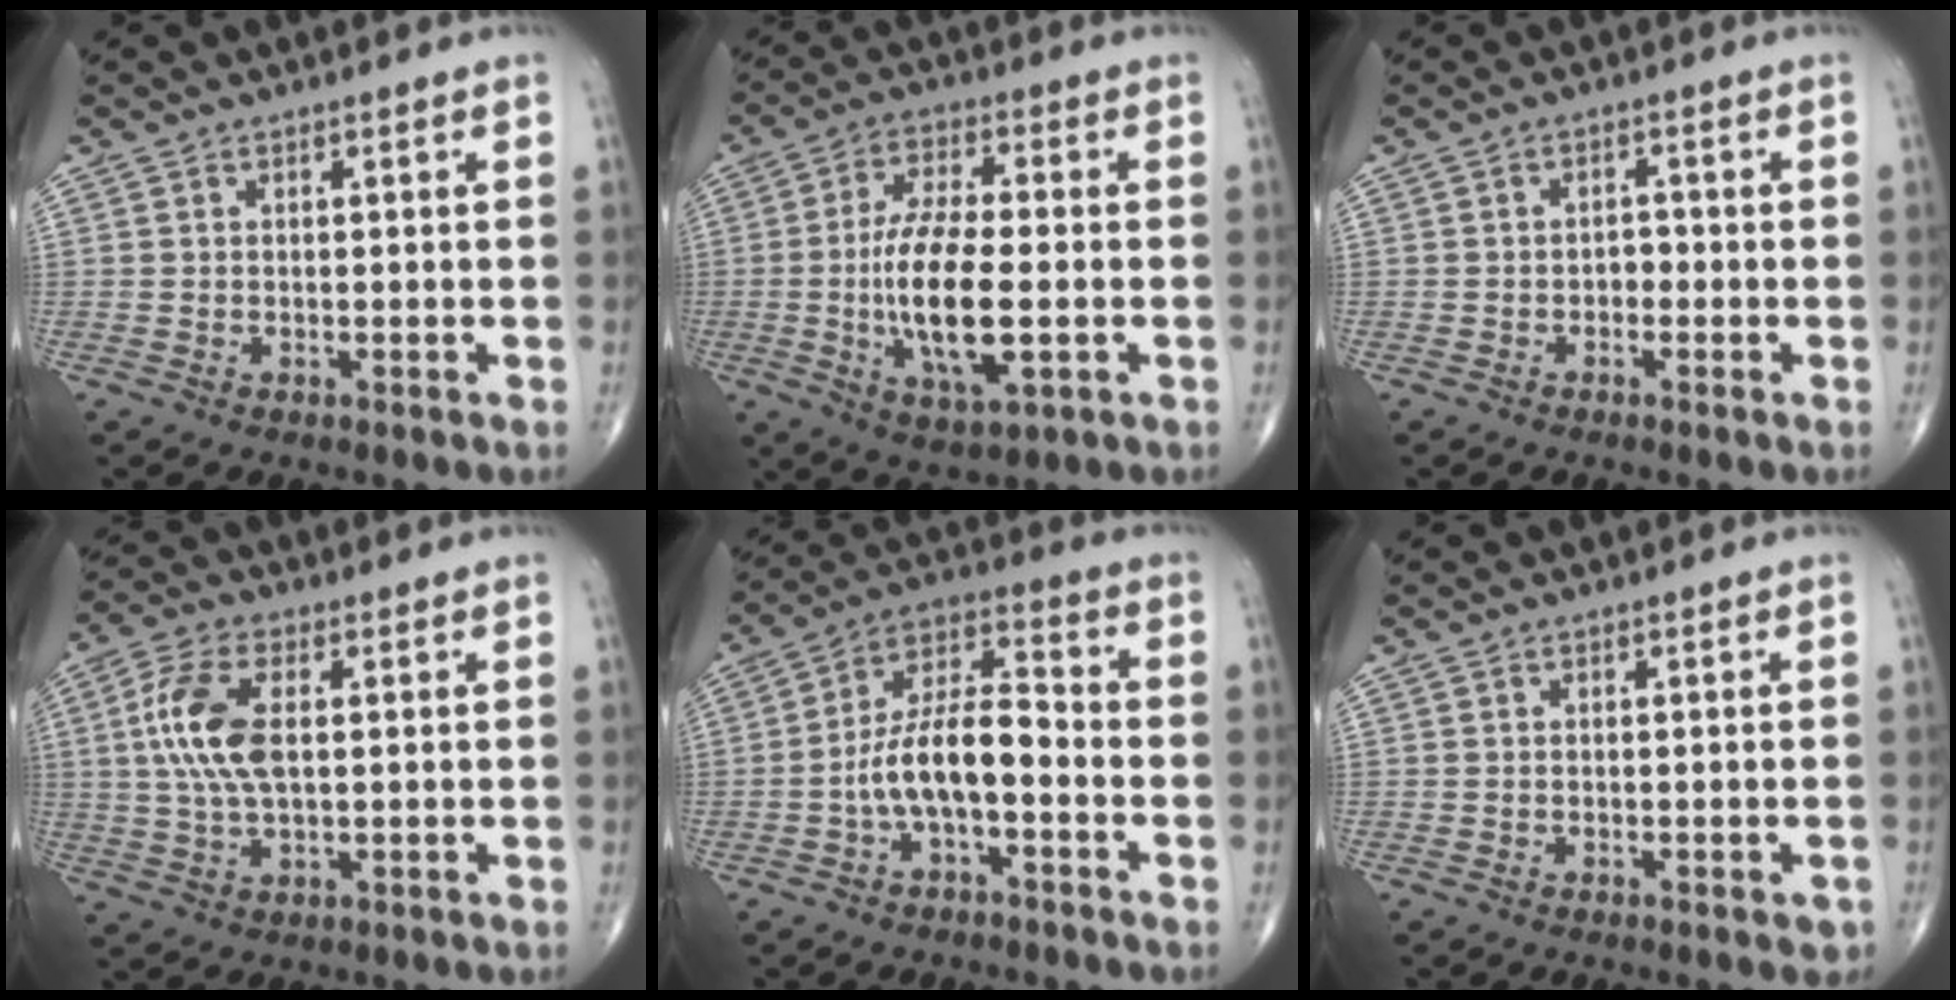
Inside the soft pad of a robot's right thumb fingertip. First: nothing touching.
{"total": 14.8, "force": [-2.3, 5.5, 13.6], "torque": [-0.253, 0.000, -0.040]}
{"total": 1.7, "force": [-0.7, 1.2, 1.0], "torque": [-0.003, 0.008, -0.018]}
{"total": 10.7, "force": [1.4, 5.2, 9.2], "torque": [-0.203, 0.008, 0.027]}
{"total": 11.1, "force": [-3.1, 4.7, 9.5], "torque": [-0.172, 0.049, -0.063]}
{"total": 1.5, "force": [-0.7, 0.7, 1.2], "torque": [-0.007, 0.002, -0.009]}